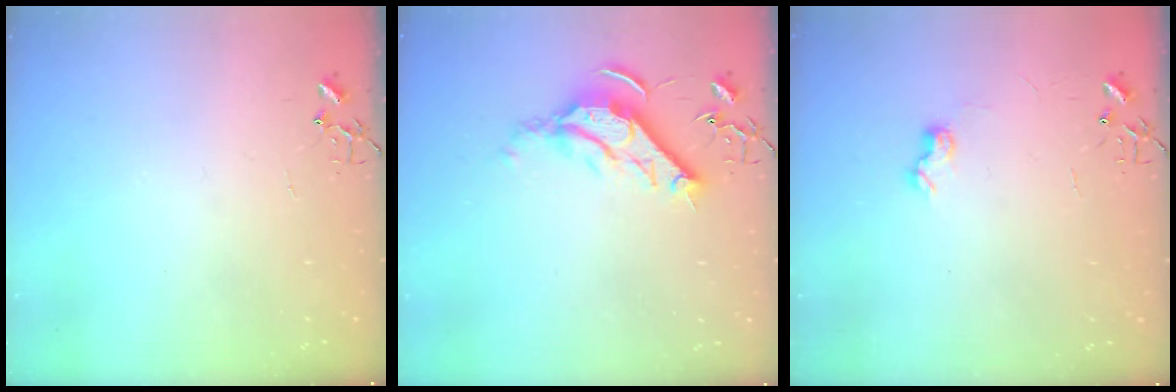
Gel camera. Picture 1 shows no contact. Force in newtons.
{"total": 11.7, "press": 11.6, "slide": 1.3}
{"total": 7.2, "press": 7.2, "slide": 0.6}